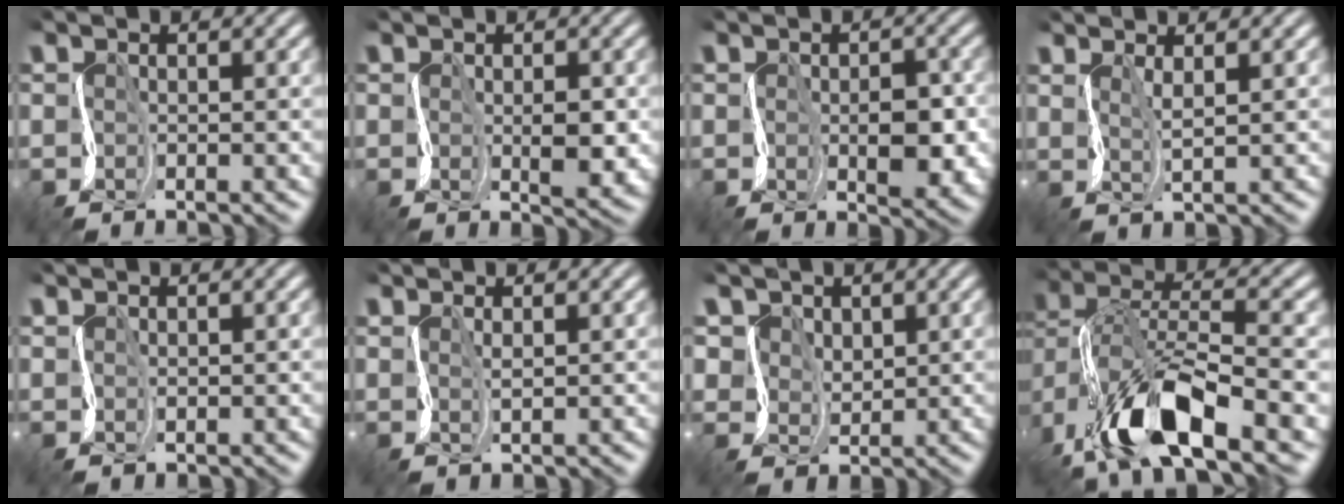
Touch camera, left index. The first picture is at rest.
{"total": 2.9, "force": [-0.2, 1.3, 2.5], "torque": [-0.042, -0.001, 0.000]}
{"total": 4.3, "force": [-0.7, 2.2, 3.6], "torque": [-0.052, 0.003, -0.009]}
{"total": 1.5, "force": [1.4, -0.3, 0.2], "torque": [-0.011, 0.002, 0.031]}
{"total": 0.8, "force": [0.7, 0.1, -0.5], "torque": [0.007, 0.003, 0.015]}
{"total": 1.1, "force": [1.1, -0.2, -0.2], "torque": [-0.001, 0.004, 0.022]}
{"total": 4.1, "force": [3.1, 2.7, 0.8], "torque": [-0.030, 0.005, 0.054]}
{"total": 10.9, "force": [-4.0, 6.0, 8.2], "torque": [-0.160, -0.003, -0.061]}